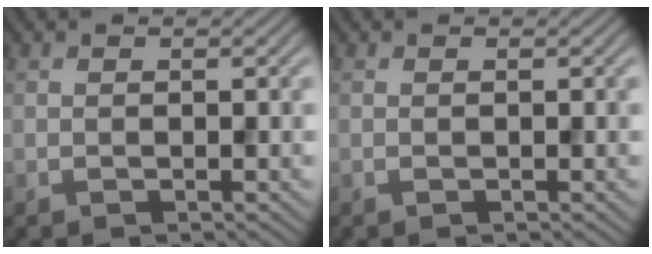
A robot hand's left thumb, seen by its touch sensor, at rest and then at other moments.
{"total": 0.0}